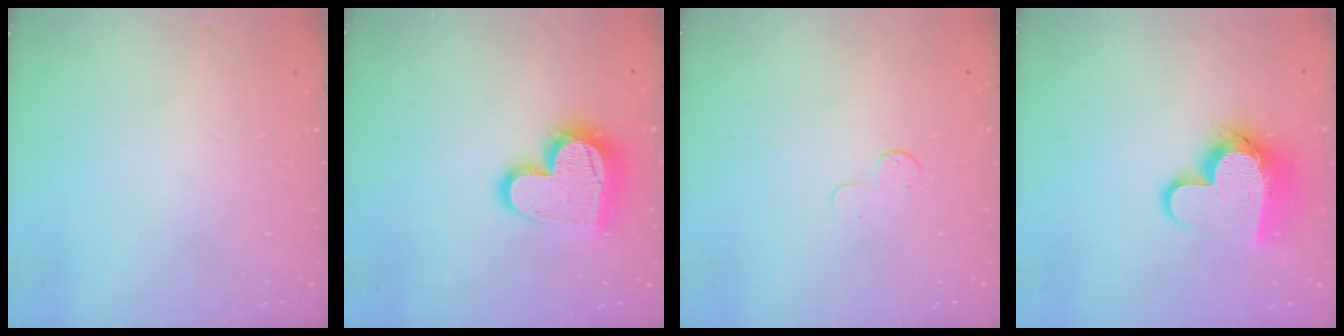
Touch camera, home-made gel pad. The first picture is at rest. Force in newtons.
{"total": 15.2, "press": 15.1, "slide": 1.4}
{"total": 4.1, "press": 4.0, "slide": 0.4}
{"total": 13.2, "press": 13.2, "slide": 0.9}